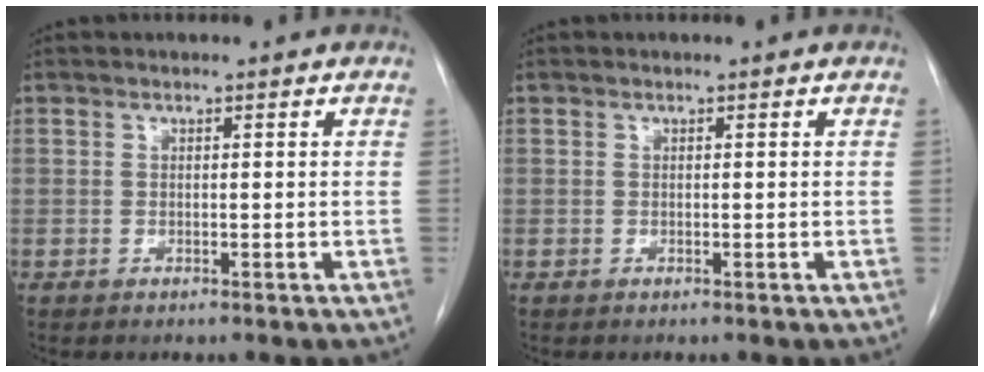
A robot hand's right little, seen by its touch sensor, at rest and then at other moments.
{"total": 0.0}